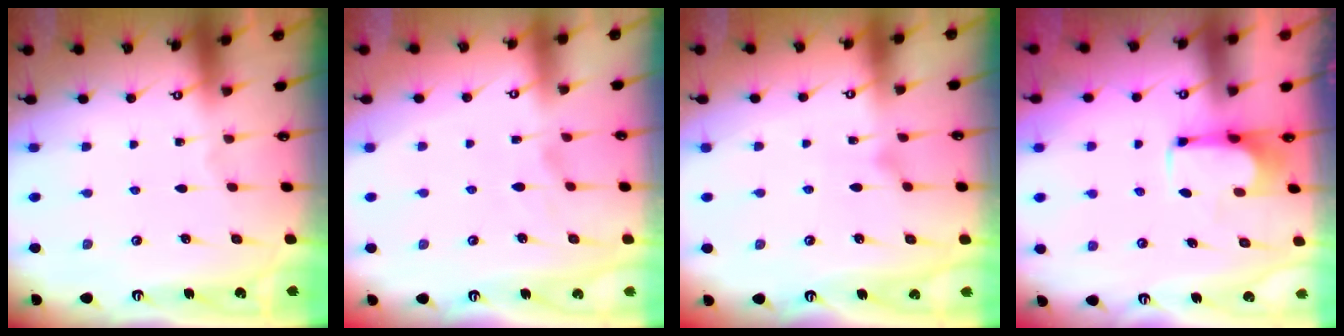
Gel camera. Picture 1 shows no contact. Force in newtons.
{"total": 2.2, "press": 1.8, "slide": 1.2}
{"total": 3.7, "press": 3.7, "slide": 0.5}
{"total": 0.9, "press": 0.2, "slide": 0.9}